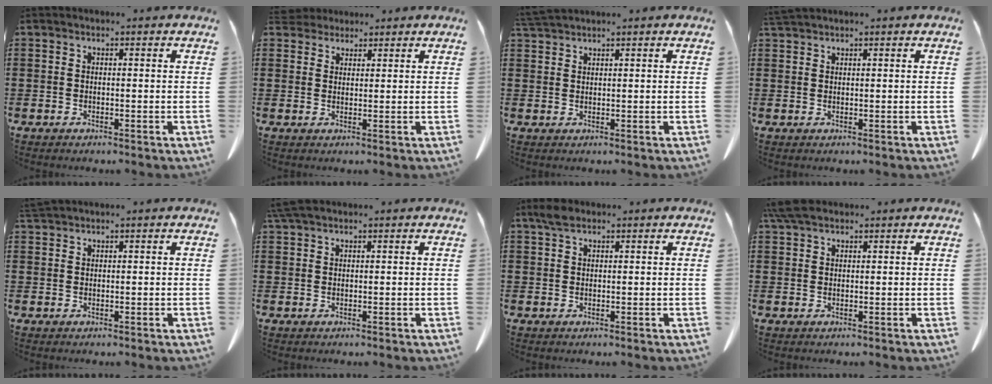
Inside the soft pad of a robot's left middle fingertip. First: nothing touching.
{"total": 2.6, "force": [2.5, 0.9, 0.2], "torque": [-0.012, -0.001, 0.048]}
{"total": 2.5, "force": [2.3, -0.1, 0.7], "torque": [-0.021, -0.003, 0.047]}
{"total": 1.6, "force": [1.5, 0.0, 0.6], "torque": [-0.016, -0.002, 0.030]}
{"total": 1.5, "force": [1.4, -0.2, 0.4], "torque": [-0.012, -0.003, 0.029]}
{"total": 2.4, "force": [1.9, 0.3, 1.4], "torque": [-0.033, 0.001, 0.036]}
{"total": 2.2, "force": [1.5, 1.0, 1.3], "torque": [-0.031, 0.003, 0.028]}
{"total": 3.7, "force": [2.8, 1.3, 2.0], "torque": [-0.049, 0.005, 0.055]}